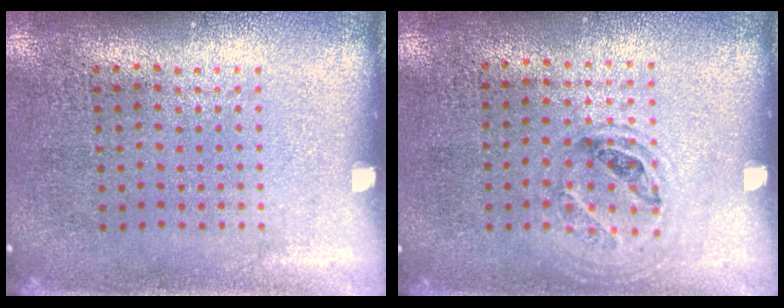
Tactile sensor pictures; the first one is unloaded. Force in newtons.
{"total": 1.0, "press": 0.9, "slide": 0.5}